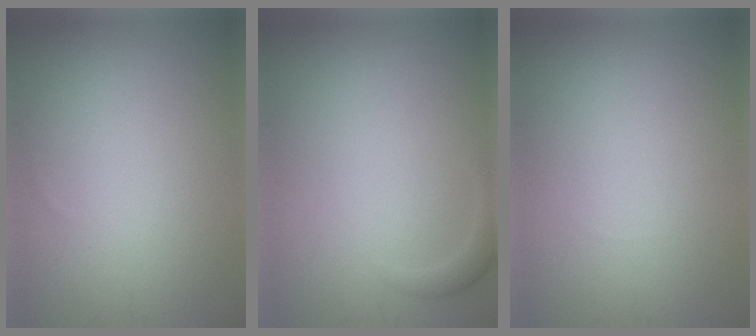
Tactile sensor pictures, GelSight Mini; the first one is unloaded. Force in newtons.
{"total": 1.2, "press": 1.2, "slide": 0.1}
{"total": 0.0}